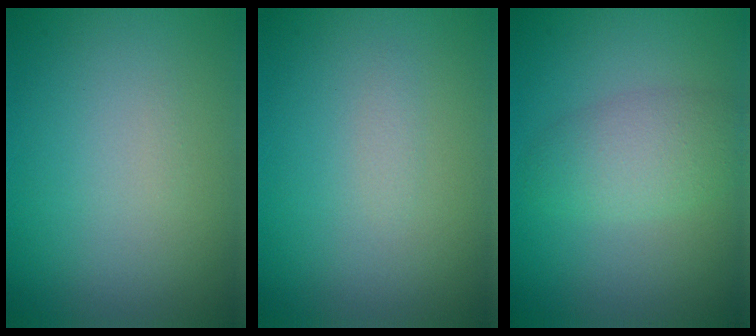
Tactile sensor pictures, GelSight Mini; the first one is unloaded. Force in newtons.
{"total": 0.6, "press": 0.6, "slide": 0.0}
{"total": 3.3, "press": 3.3, "slide": 0.1}